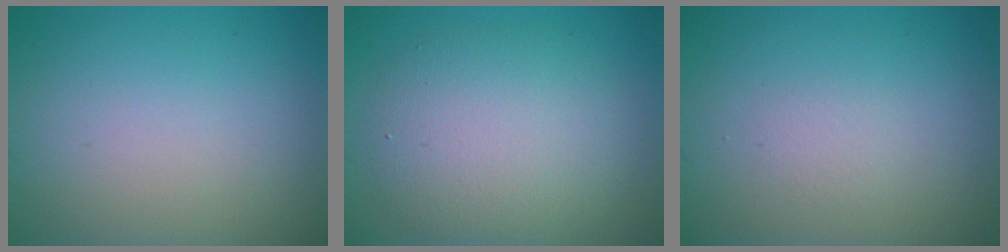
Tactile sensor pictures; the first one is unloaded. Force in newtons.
{"total": 6.1, "press": 6.1, "slide": 0.2}
{"total": 0.7, "press": 0.7, "slide": 0.0}